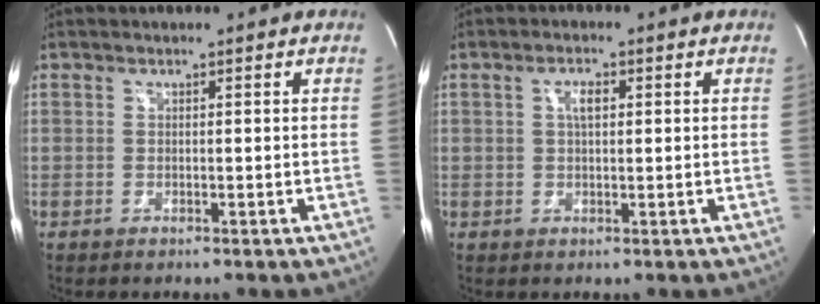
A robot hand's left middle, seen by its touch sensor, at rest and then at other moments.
{"total": 2.4, "force": [0.6, 1.1, 2.1], "torque": [-0.040, 0.004, 0.009]}